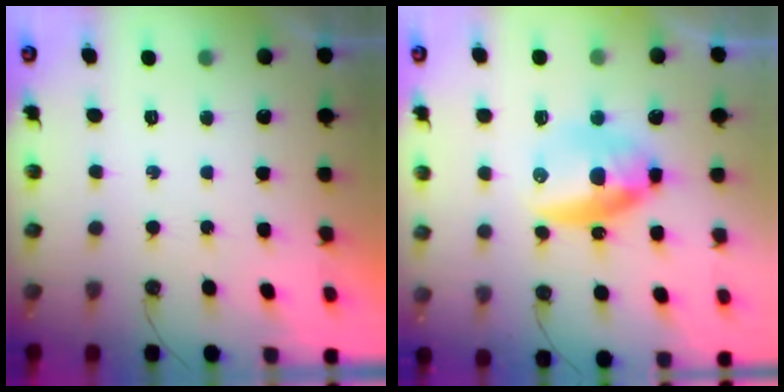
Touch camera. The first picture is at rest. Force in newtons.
{"total": 9.6, "press": 9.5, "slide": 0.9}